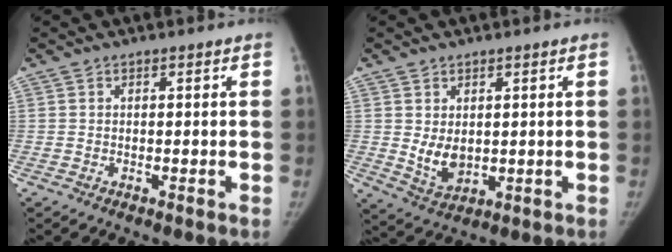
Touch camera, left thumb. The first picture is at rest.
{"total": 5.4, "force": [0.6, 3.8, 3.8], "torque": [-0.052, -0.018, 0.027]}